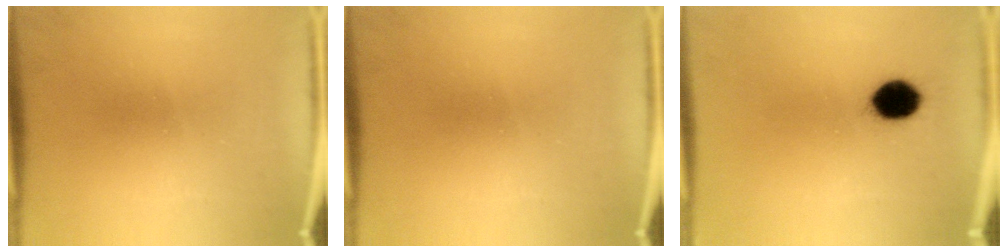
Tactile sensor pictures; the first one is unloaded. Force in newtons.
{"total": 0.0}
{"total": 7.2}